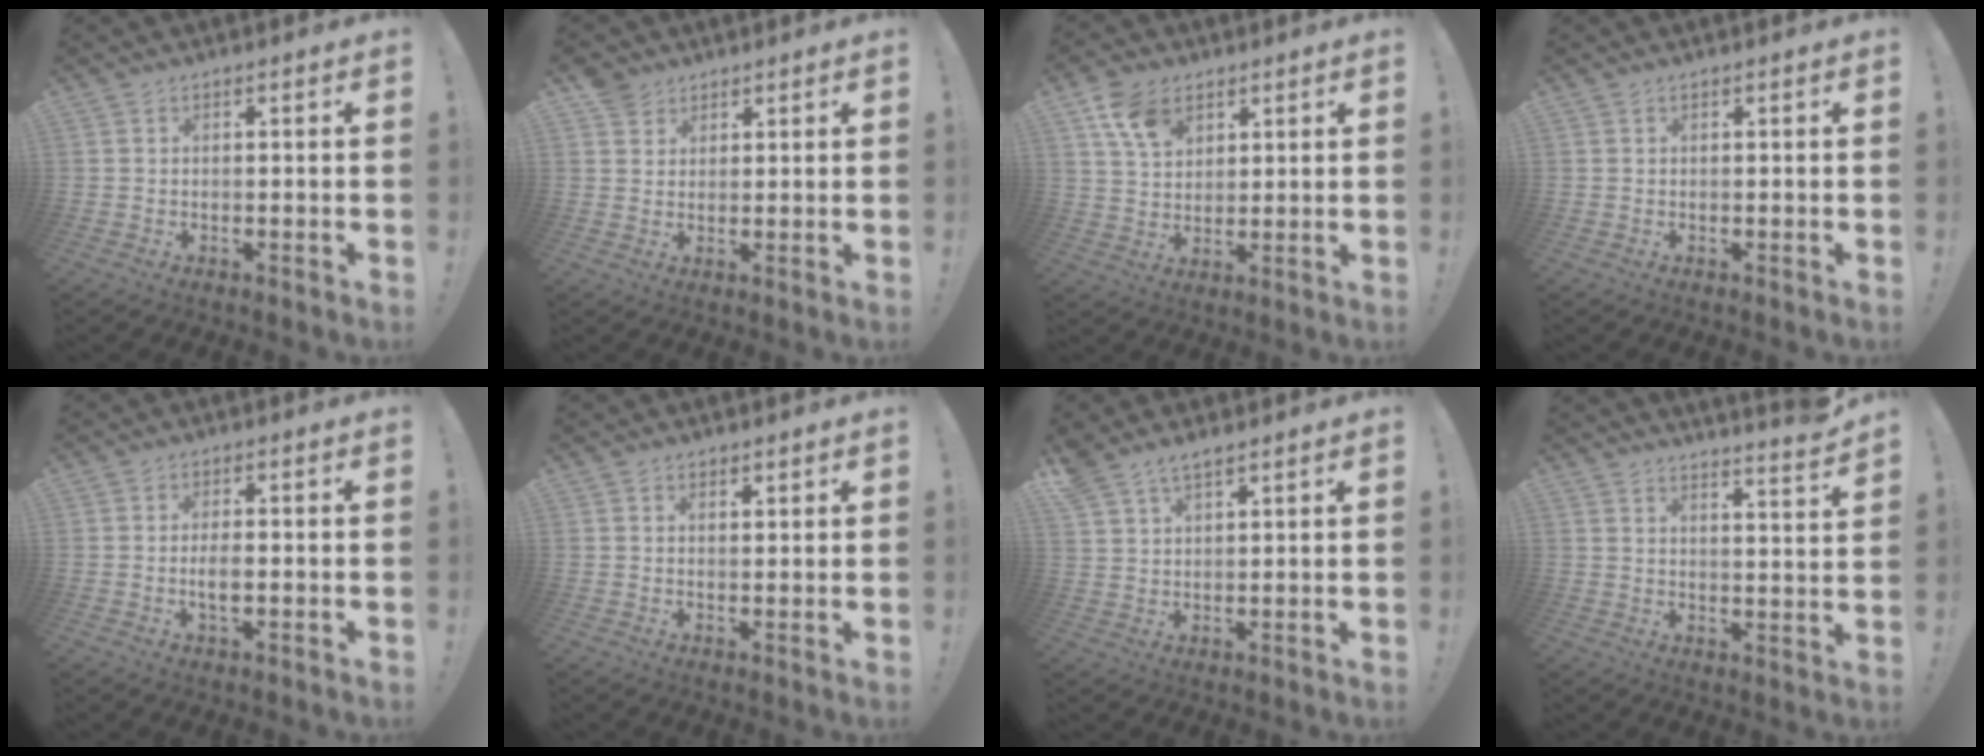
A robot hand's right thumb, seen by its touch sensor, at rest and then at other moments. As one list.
[{"total": 4.0, "force": [2.9, 2.7, 0.5], "torque": [-0.014, -0.013, 0.058]}, {"total": 9.9, "force": [5.4, 6.7, 5.0], "torque": [-0.087, -0.013, 0.106]}, {"total": 0.0}, {"total": 3.7, "force": [-0.8, 1.4, 3.3], "torque": [-0.063, -0.005, -0.022]}, {"total": 1.3, "force": [1.1, 0.6, 0.4], "torque": [0.001, -0.006, 0.019]}, {"total": 4.9, "force": [4.0, 1.9, 2.0], "torque": [-0.042, -0.020, 0.079]}, {"total": 5.5, "force": [4.8, -0.4, 2.8], "torque": [-0.027, -0.053, 0.075]}]